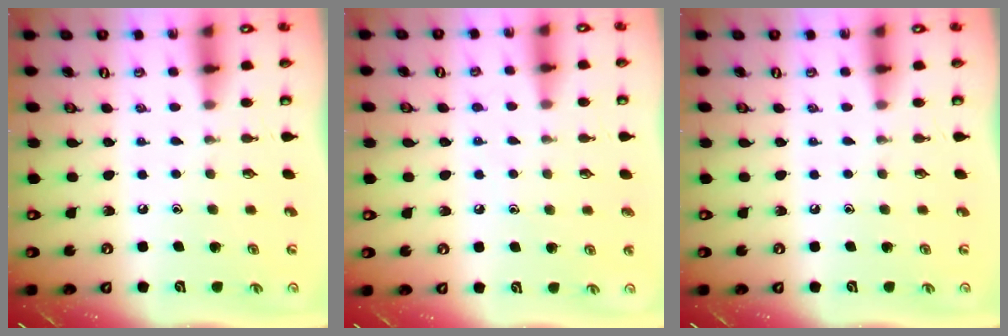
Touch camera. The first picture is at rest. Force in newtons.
{"total": 5.4, "press": 5.3, "slide": 0.7}
{"total": 0.0}